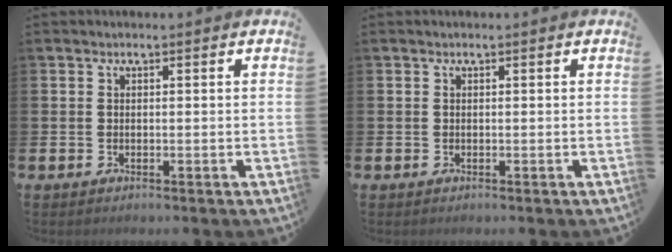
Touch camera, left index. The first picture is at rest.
{"total": 0.0}